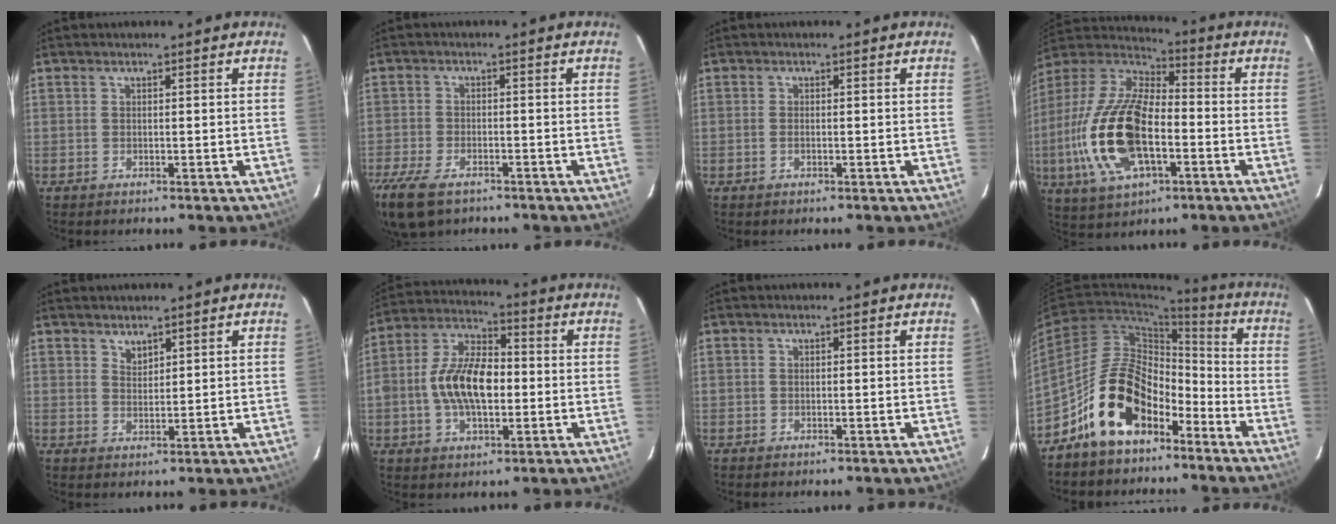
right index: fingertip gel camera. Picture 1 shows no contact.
{"total": 11.7, "force": [-8.0, 5.6, 6.5], "torque": [-0.176, -0.038, -0.149]}
{"total": 0.8, "force": [-0.2, 0.4, 0.7], "torque": [-0.014, 0.000, -0.005]}
{"total": 21.7, "force": [-5.0, 10.3, 18.5], "torque": [-0.401, -0.011, -0.091]}
{"total": 2.1, "force": [1.8, 0.9, 0.5], "torque": [-0.006, 0.001, 0.034]}
{"total": 13.2, "force": [-1.4, 7.0, 11.1], "torque": [-0.219, 0.018, -0.029]}
{"total": 0.0}
{"total": 15.5, "force": [-9.6, 8.4, 8.7], "torque": [-0.157, 0.034, -0.156]}